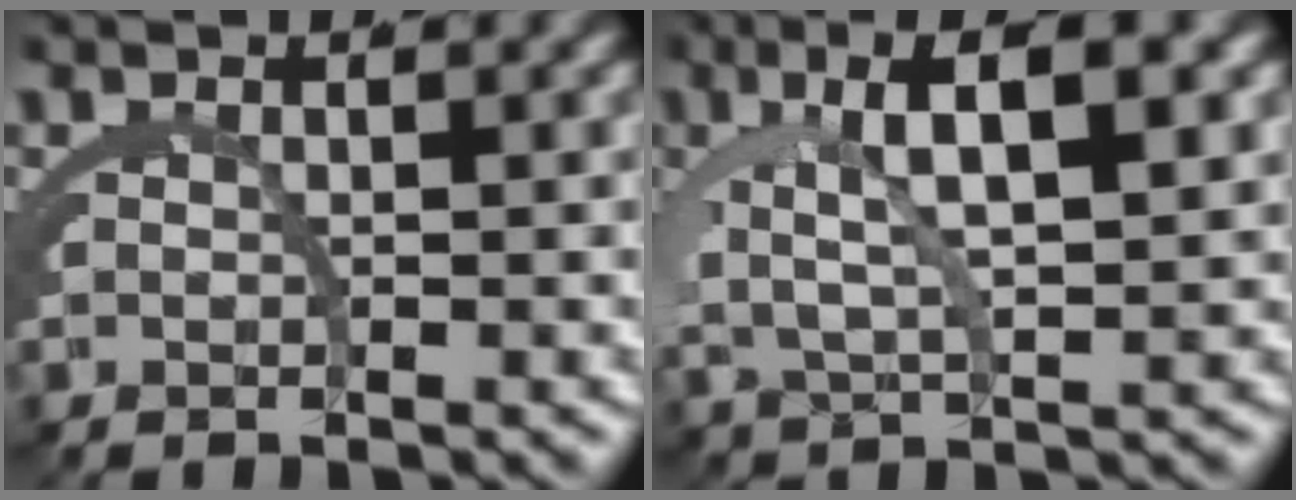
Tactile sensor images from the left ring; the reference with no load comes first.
{"total": 6.9, "force": [2.0, 2.3, 6.2], "torque": [-0.115, 0.005, 0.041]}